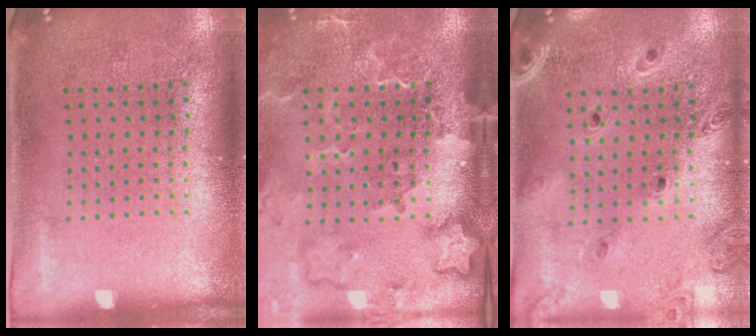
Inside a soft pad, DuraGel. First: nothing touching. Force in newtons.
{"total": 3.3, "press": 2.4, "slide": 2.2}
{"total": 1.3, "press": 1.3, "slide": 0.2}